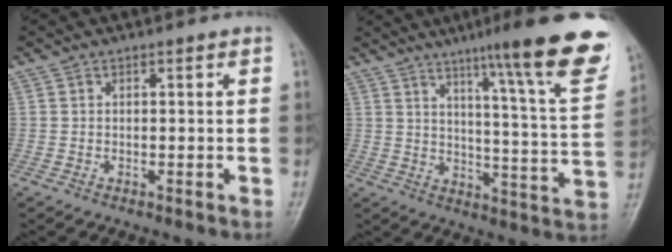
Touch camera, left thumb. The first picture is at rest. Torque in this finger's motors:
{"motor_torque": [1.12, -0.11, 1.56, -1.21, 0.33]}